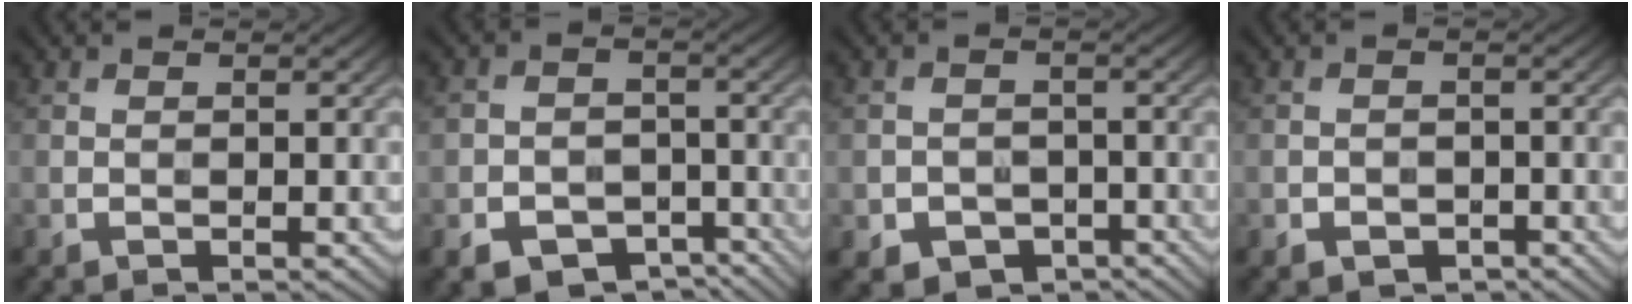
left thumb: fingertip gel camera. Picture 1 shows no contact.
{"total": 7.5, "force": [-4.0, 5.5, 3.0], "torque": [-0.055, -0.014, -0.064]}
{"total": 4.6, "force": [-2.2, 3.6, 1.8], "torque": [-0.031, -0.011, -0.030]}
{"total": 2.1, "force": [-1.2, 1.5, 0.9], "torque": [-0.013, -0.004, -0.022]}